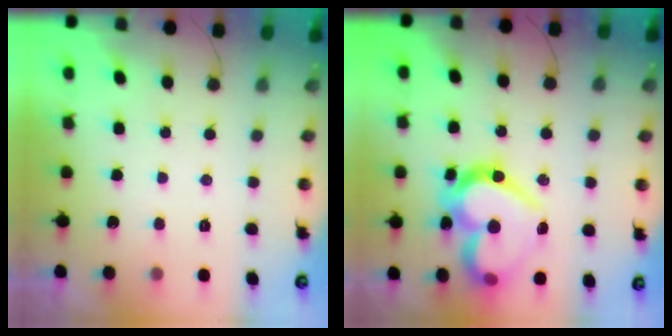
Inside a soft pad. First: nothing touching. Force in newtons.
{"total": 21.5, "press": 21.5, "slide": 1.8}